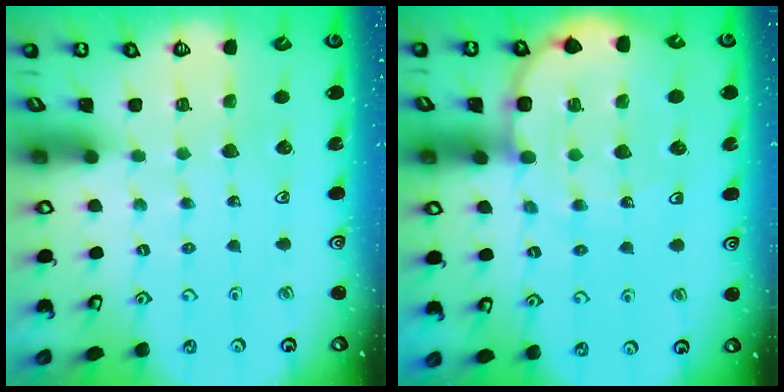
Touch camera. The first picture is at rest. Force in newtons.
{"total": 8.5, "press": 8.3, "slide": 1.8}